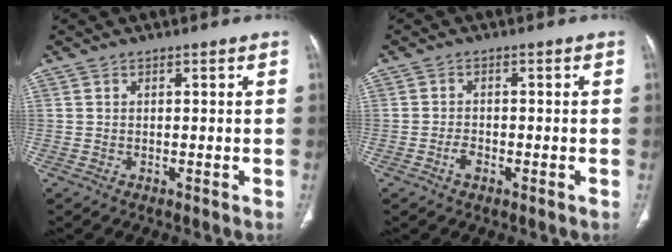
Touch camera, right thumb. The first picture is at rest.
{"total": 2.0, "force": [-1.1, 1.1, 1.3], "torque": [-0.027, 0.007, -0.021]}